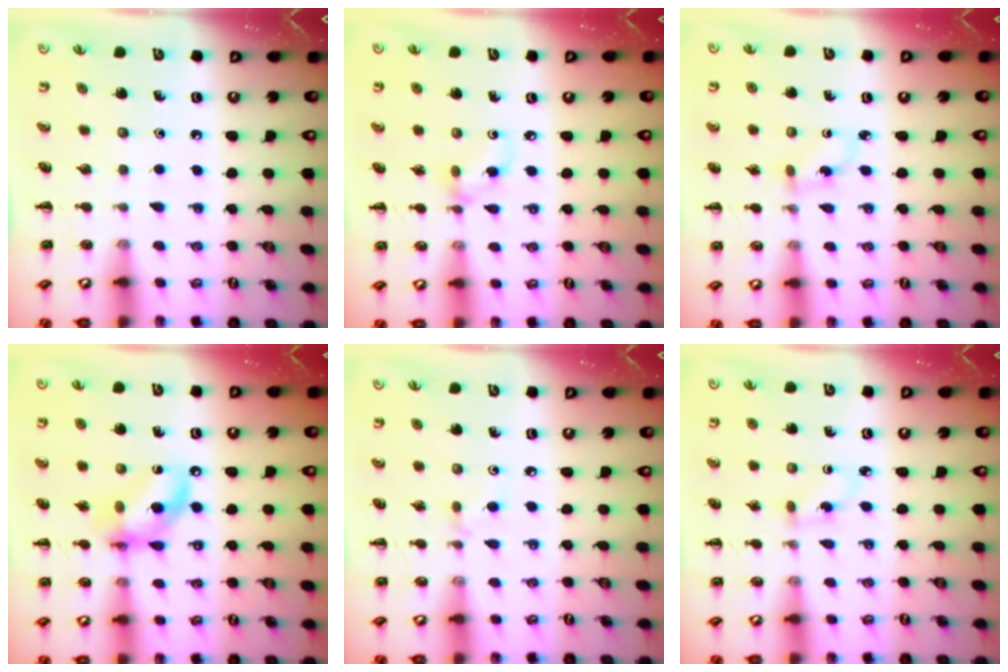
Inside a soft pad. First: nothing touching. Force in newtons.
{"total": 5.0, "press": 5.0, "slide": 0.4}
{"total": 2.6, "press": 2.3, "slide": 1.1}
{"total": 11.4, "press": 11.1, "slide": 2.7}
{"total": 2.8, "press": 2.6, "slide": 1.0}
{"total": 2.9, "press": 2.7, "slide": 1.1}